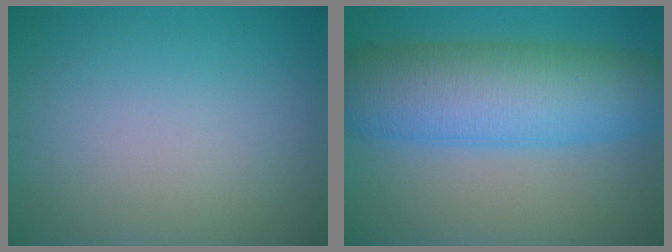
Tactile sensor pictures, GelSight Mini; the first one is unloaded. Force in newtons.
{"total": 10.2, "press": 10.2, "slide": 0.1}